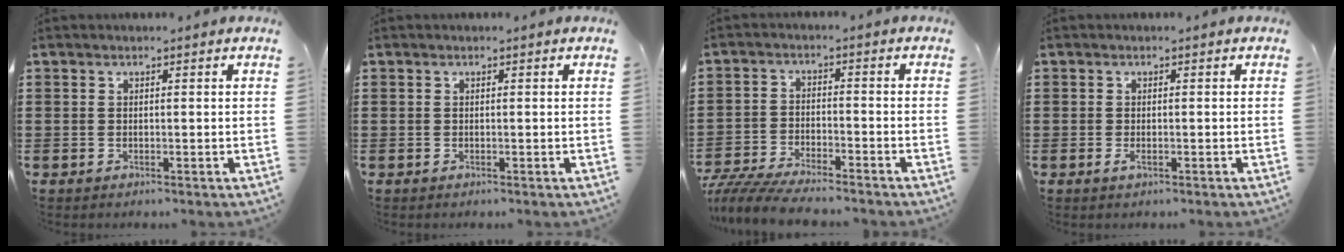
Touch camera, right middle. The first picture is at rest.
{"total": 0.0}
{"total": 5.9, "force": [-5.7, 0.4, 1.5], "torque": [-0.041, -0.007, -0.114]}
{"total": 0.9, "force": [-0.5, 0.4, 0.7], "torque": [-0.012, -0.005, -0.010]}